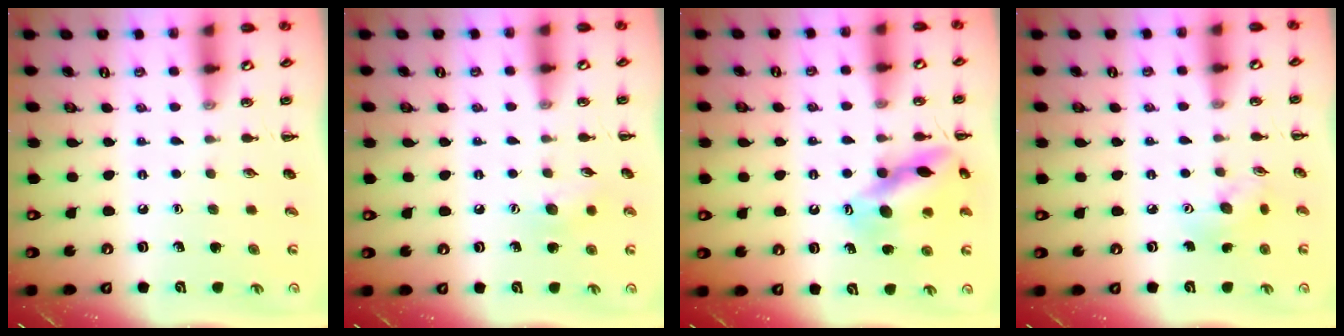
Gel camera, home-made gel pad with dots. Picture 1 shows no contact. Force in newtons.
{"total": 6.0, "press": 5.8, "slide": 1.2}
{"total": 14.6, "press": 14.5, "slide": 1.5}
{"total": 5.4, "press": 5.4, "slide": 0.3}